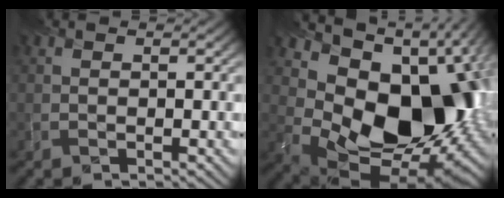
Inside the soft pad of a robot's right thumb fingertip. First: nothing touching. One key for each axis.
{"total": 18.2, "fx": 2.6, "fy": 12.5, "fz": 13.0, "tx": -0.193, "ty": -0.054, "tz": 0.089}